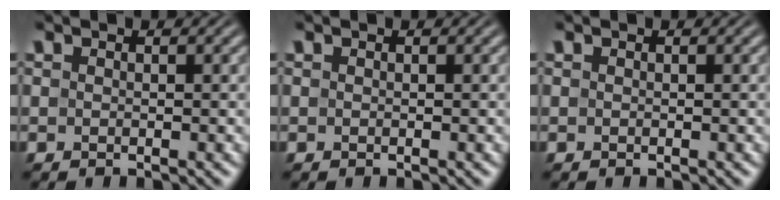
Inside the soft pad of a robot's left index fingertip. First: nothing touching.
{"total": 0.0}
{"total": 0.0}